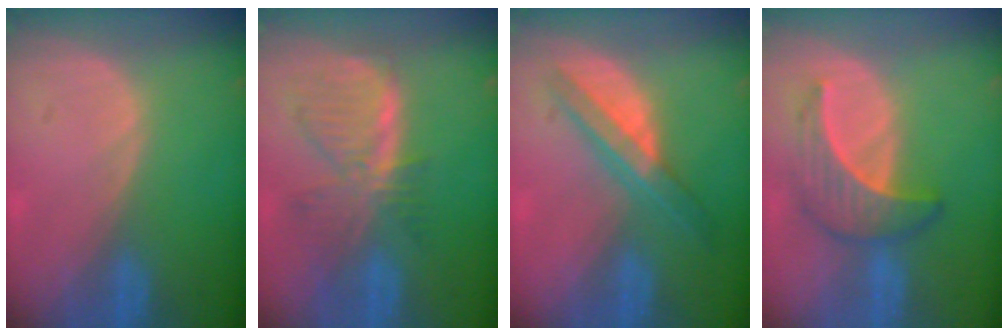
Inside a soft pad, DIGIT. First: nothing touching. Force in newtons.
{"total": 7.8, "press": 7.0, "slide": 3.4}
{"total": 6.6, "press": 5.7, "slide": 3.3}
{"total": 6.4, "press": 6.2, "slide": 1.7}